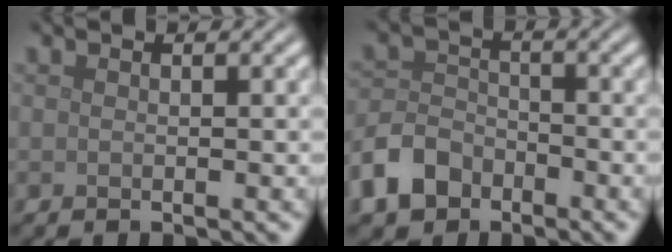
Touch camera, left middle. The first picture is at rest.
{"total": 4.5, "force": [-2.8, 3.0, 1.8], "torque": [-0.040, 0.001, -0.062]}